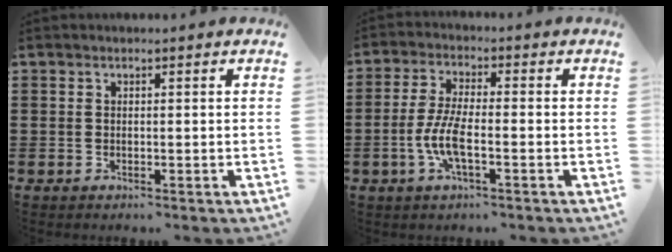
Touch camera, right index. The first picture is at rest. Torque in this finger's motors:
{"motor_torque": [2.14, 0.00, 0.21, 0.14]}